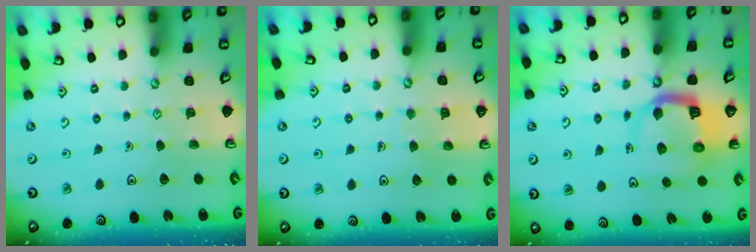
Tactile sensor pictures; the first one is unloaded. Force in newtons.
{"total": 4.8, "press": 4.8, "slide": 0.4}
{"total": 9.5, "press": 9.4, "slide": 1.3}